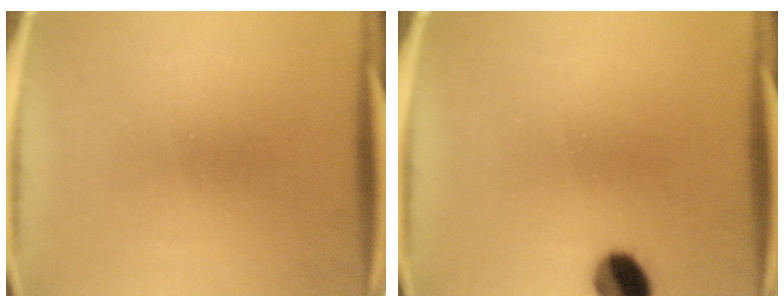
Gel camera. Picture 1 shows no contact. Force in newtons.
{"total": 7.2}